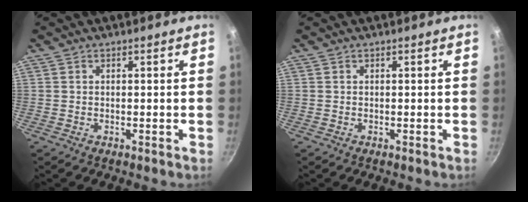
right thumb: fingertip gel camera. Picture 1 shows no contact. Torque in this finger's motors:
{"motor_torque": [-0.14, -0.11, 0.00, 0.00, 0.02]}